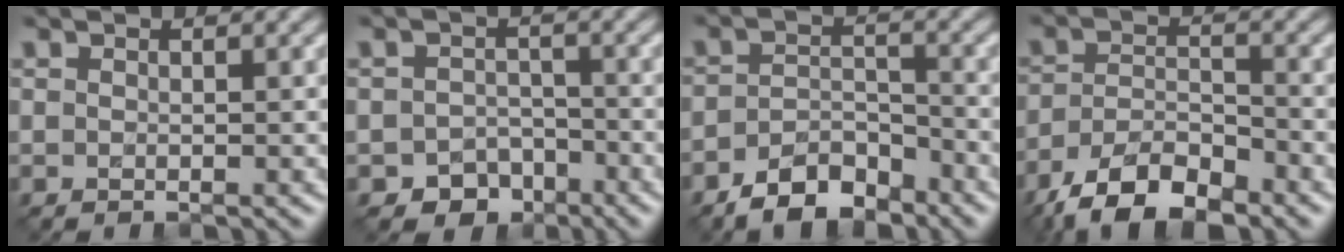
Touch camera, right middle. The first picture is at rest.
{"total": 3.7, "force": [-2.5, 2.7, 0.6], "torque": [0.002, 0.003, -0.037]}
{"total": 4.9, "force": [-3.7, 2.1, 2.4], "torque": [-0.039, 0.002, -0.069]}
{"total": 7.5, "force": [-5.5, 2.9, 4.1], "torque": [-0.076, -0.005, -0.109]}